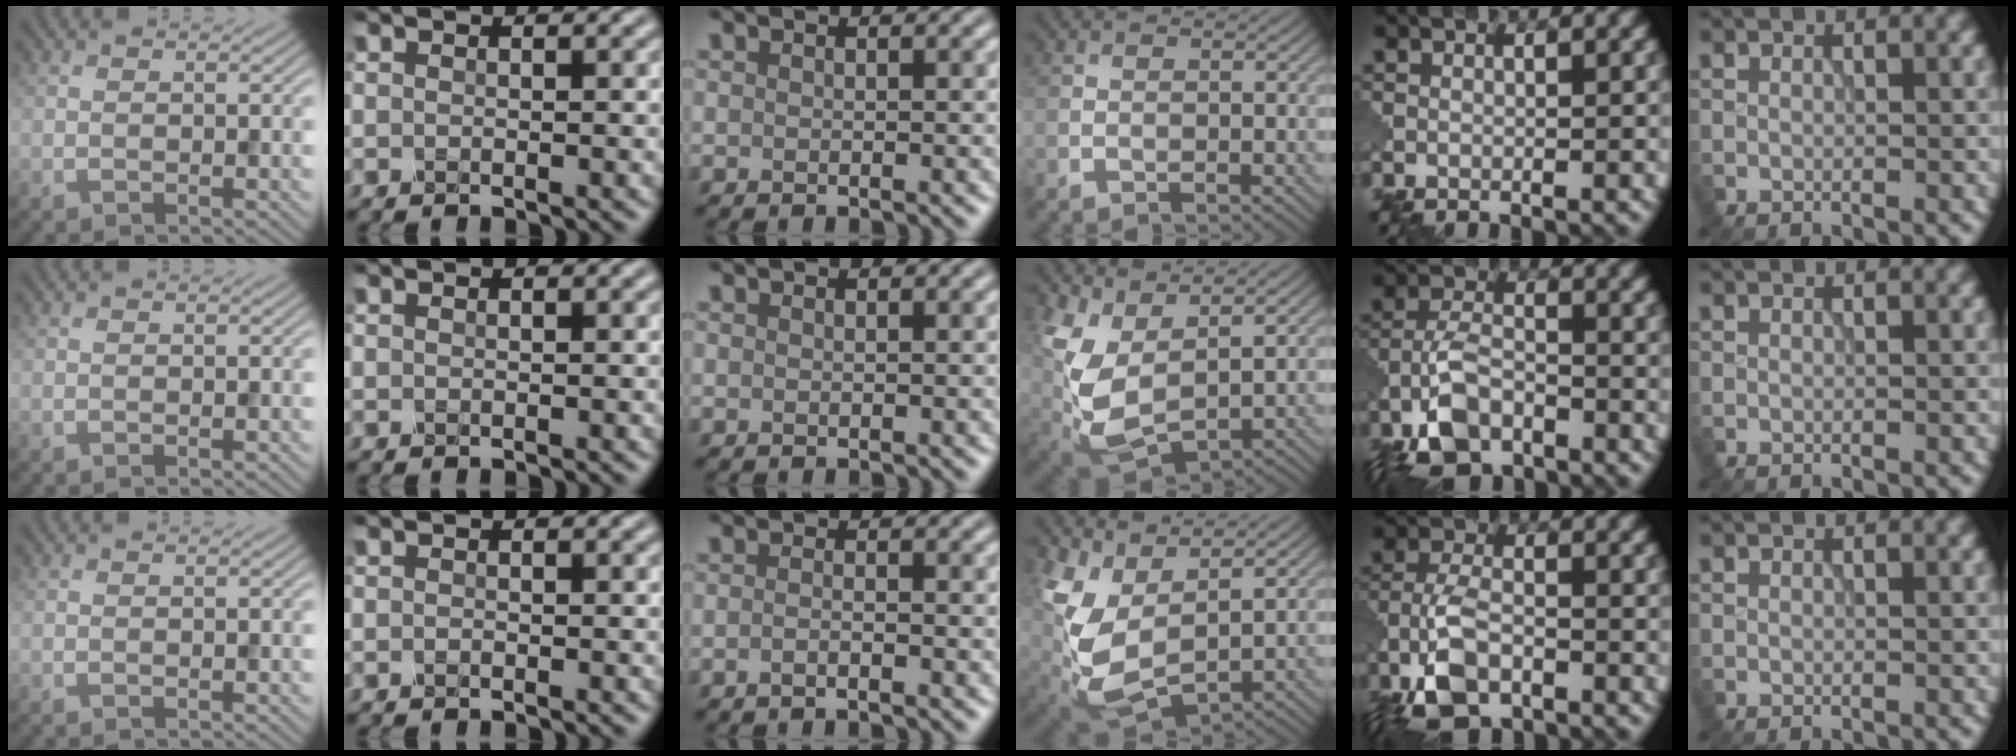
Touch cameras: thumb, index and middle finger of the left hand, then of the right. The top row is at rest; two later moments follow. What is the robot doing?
{"motion": "insert", "object": "pin"}